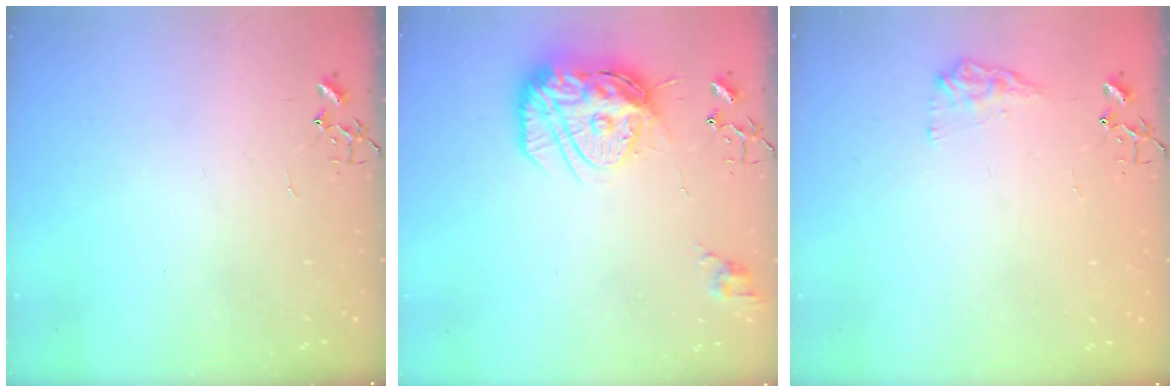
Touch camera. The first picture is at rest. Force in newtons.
{"total": 19.4, "press": 19.4, "slide": 1.7}
{"total": 8.9, "press": 8.9, "slide": 0.4}